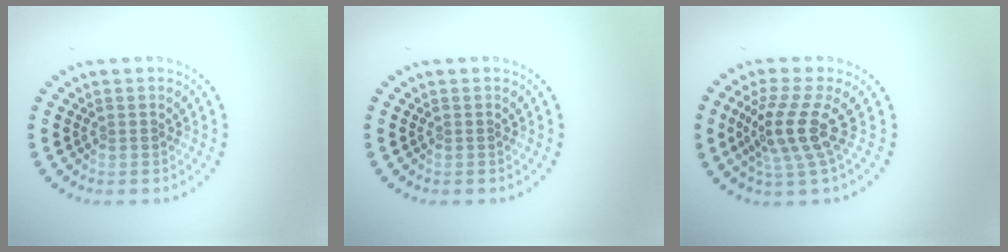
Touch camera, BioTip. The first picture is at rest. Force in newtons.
{"total": 0.0}
{"total": 4.1, "press": 3.0, "slide": 2.8}